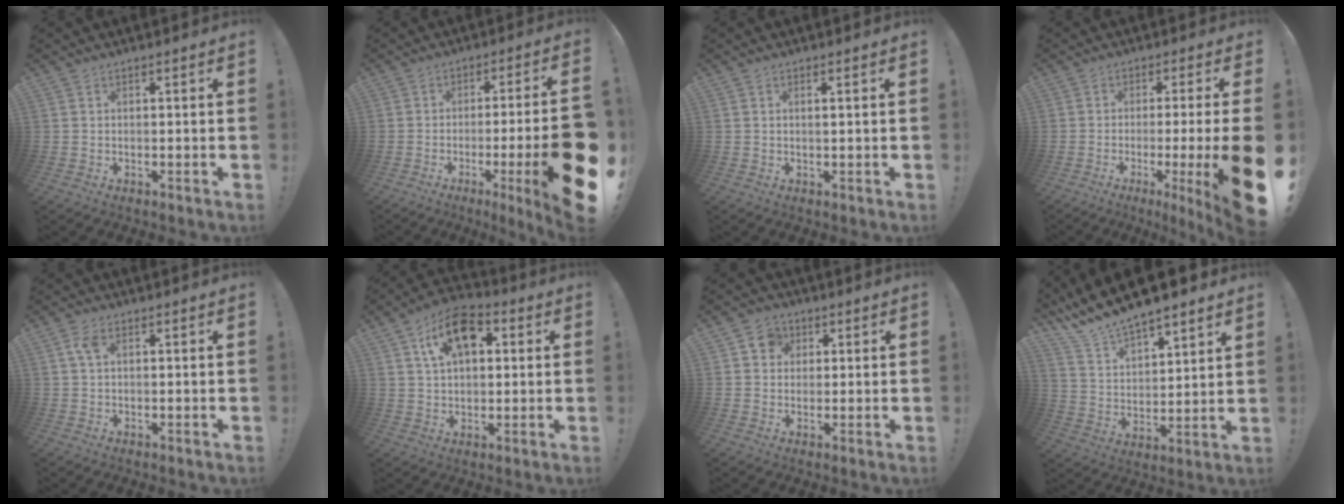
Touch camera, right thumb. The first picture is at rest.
{"total": 15.7, "force": [-5.5, 1.1, 14.7], "torque": [-0.219, 0.012, -0.080]}
{"total": 1.1, "force": [0.6, -0.4, 0.8], "torque": [-0.009, -0.005, 0.008]}
{"total": 12.9, "force": [-3.8, 0.0, 12.3], "torque": [-0.174, 0.003, -0.052]}
{"total": 3.1, "force": [0.9, 1.5, 2.6], "torque": [-0.052, 0.005, 0.015]}
{"total": 13.4, "force": [5.4, 8.5, 8.8], "torque": [-0.129, -0.010, 0.099]}
{"total": 5.8, "force": [1.9, 5.0, 2.1], "torque": [-0.038, 0.004, 0.038]}
{"total": 11.8, "force": [11.0, 2.9, 3.5], "torque": [-0.097, -0.092, 0.199]}